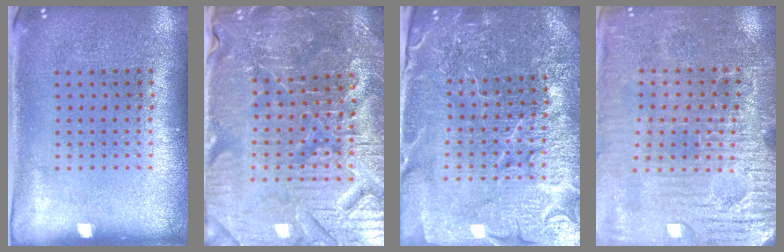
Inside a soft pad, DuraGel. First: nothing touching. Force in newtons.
{"total": 4.8, "press": 4.6, "slide": 1.2}
{"total": 5.7, "press": 5.1, "slide": 2.4}
{"total": 3.6, "press": 3.5, "slide": 0.4}